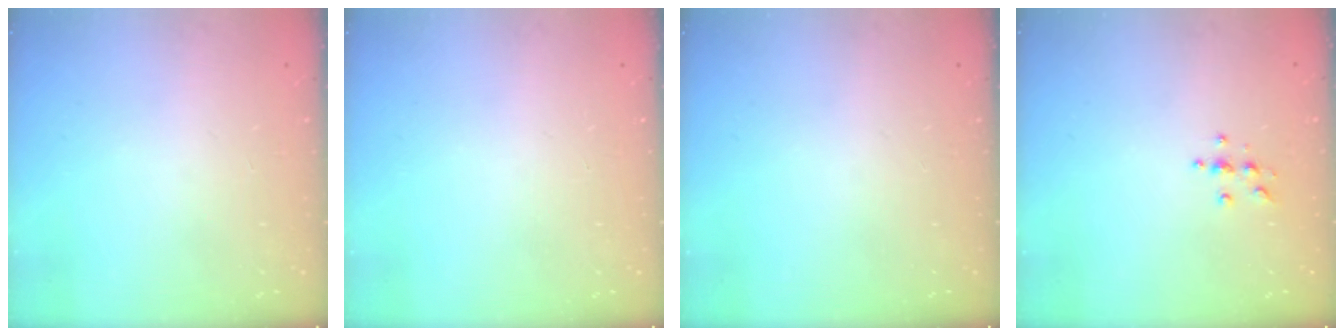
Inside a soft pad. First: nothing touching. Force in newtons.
{"total": 0.0}
{"total": 0.0}
{"total": 4.3, "press": 4.3, "slide": 0.5}